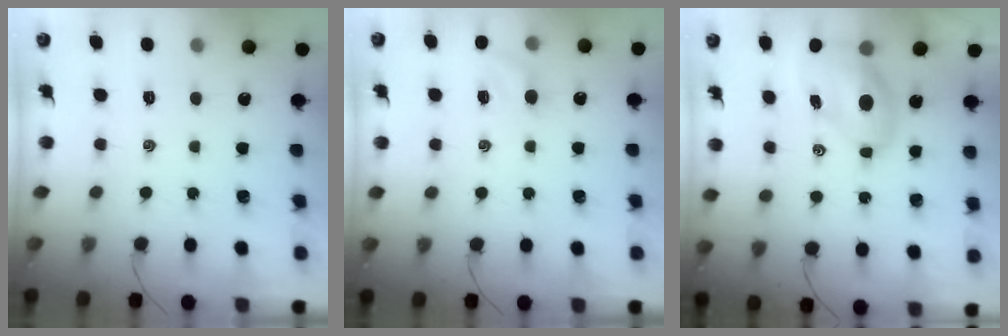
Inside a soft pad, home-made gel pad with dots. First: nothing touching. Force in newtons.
{"total": 5.4, "press": 5.3, "slide": 1.3}
{"total": 8.8, "press": 8.6, "slide": 2.0}